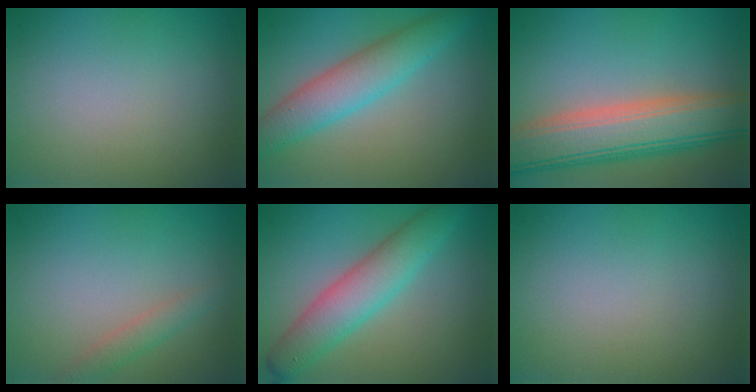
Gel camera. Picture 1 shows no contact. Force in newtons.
{"total": 4.6, "press": 4.6, "slide": 0.1}
{"total": 8.5, "press": 8.5, "slide": 0.6}
{"total": 1.5, "press": 1.5, "slide": 0.1}
{"total": 5.1, "press": 5.1, "slide": 0.2}
{"total": 0.0}